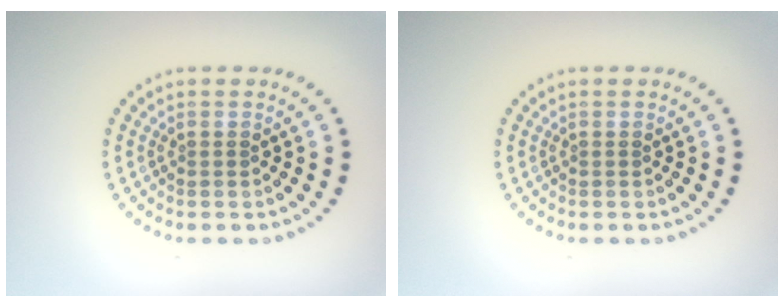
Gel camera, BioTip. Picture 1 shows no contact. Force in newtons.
{"total": 0.0}